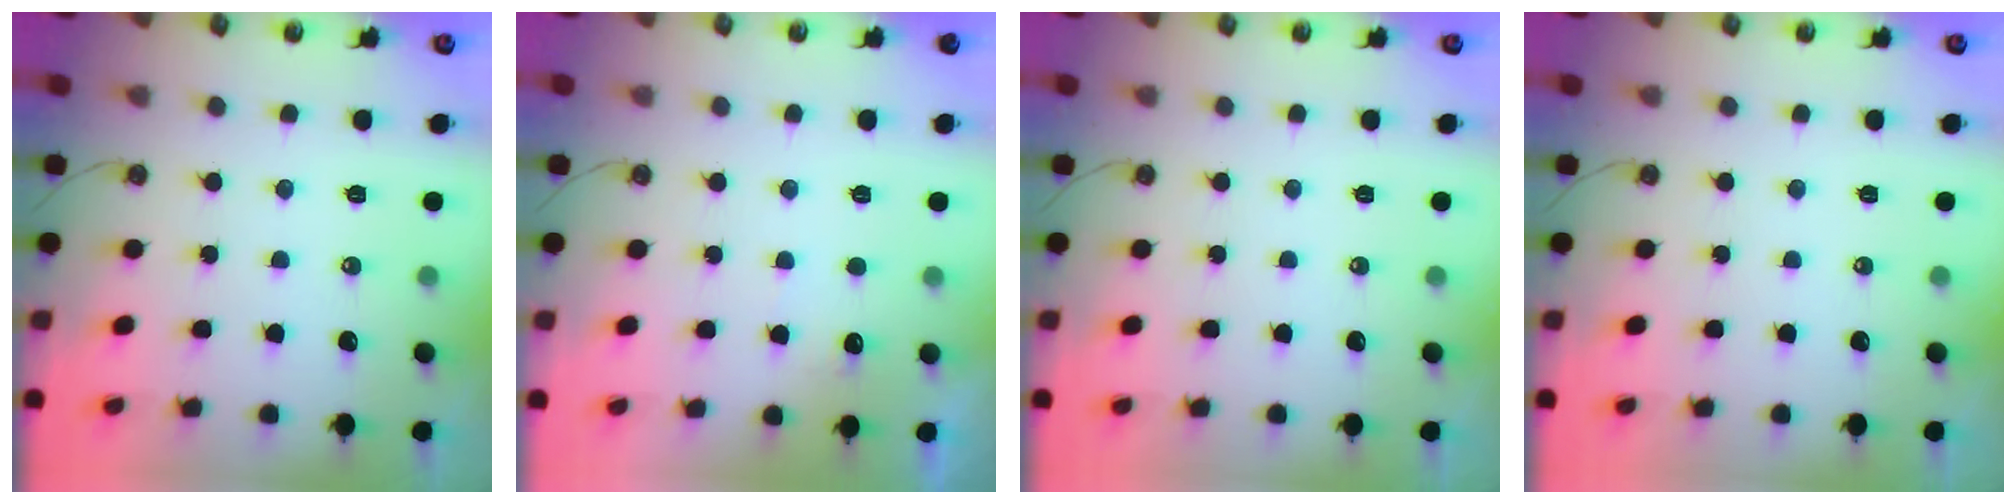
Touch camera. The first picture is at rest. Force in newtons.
{"total": 3.9, "press": 3.7, "slide": 1.2}
{"total": 0.0}
{"total": 0.0}